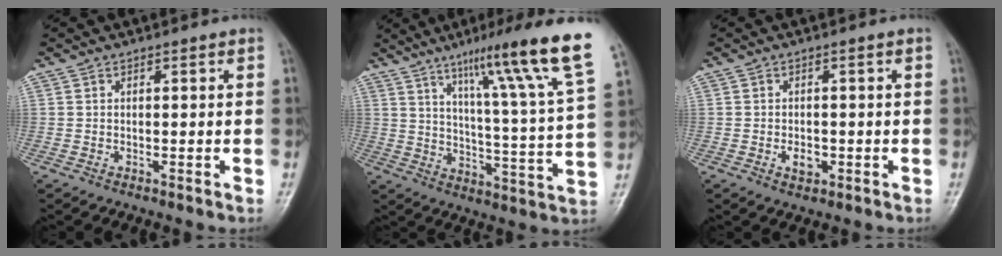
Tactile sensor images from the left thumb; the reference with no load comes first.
{"total": 19.5, "force": [12.4, 0.9, 15.0], "torque": [-0.203, -0.054, 0.174]}
{"total": 2.6, "force": [-0.8, 1.7, 1.9], "torque": [-0.025, 0.002, -0.010]}